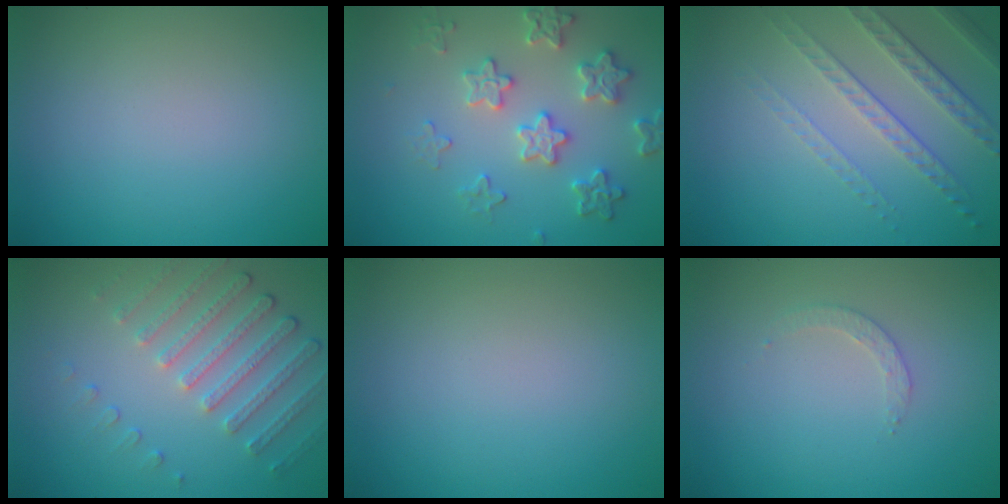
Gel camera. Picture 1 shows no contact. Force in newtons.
{"total": 3.6, "press": 3.6, "slide": 0.8}
{"total": 4.6, "press": 3.0, "slide": 3.5}
{"total": 4.5, "press": 3.4, "slide": 3.0}
{"total": 0.0}
{"total": 1.2, "press": 1.2, "slide": 0.3}